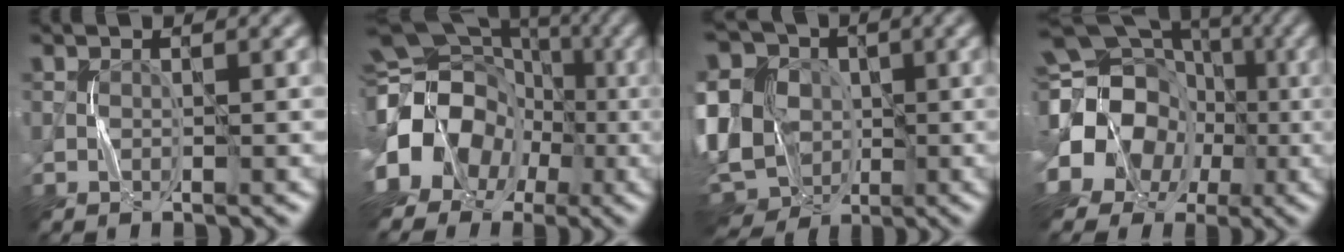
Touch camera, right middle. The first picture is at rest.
{"total": 13.6, "force": [-5.2, 11.3, 5.4], "torque": [-0.103, -0.019, -0.111]}
{"total": 13.9, "force": [-1.3, 10.4, 9.1], "torque": [-0.187, 0.015, -0.026]}
{"total": 18.4, "force": [-2.4, 16.7, 7.4], "torque": [-0.164, -0.006, -0.078]}